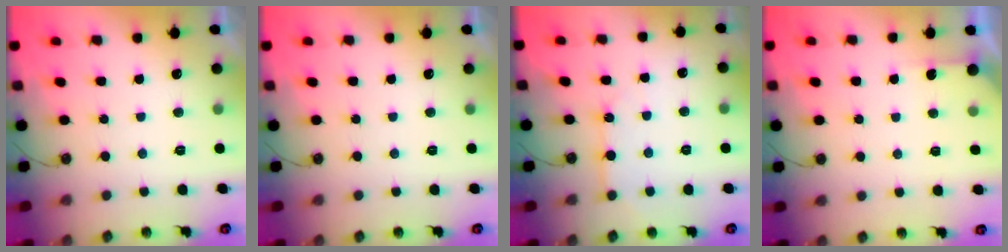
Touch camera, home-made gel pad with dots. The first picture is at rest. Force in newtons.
{"total": 0.0}
{"total": 5.6, "press": 5.6, "slide": 0.4}
{"total": 2.9, "press": 2.9, "slide": 0.3}